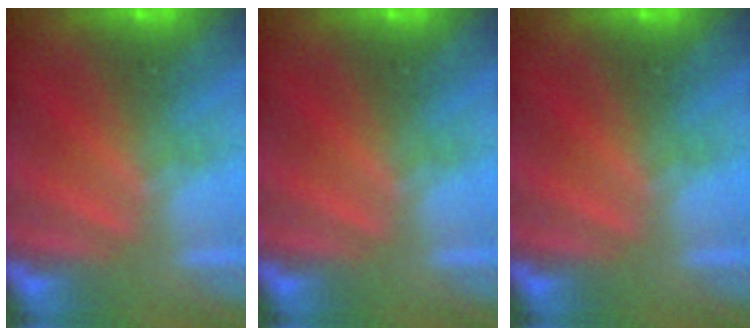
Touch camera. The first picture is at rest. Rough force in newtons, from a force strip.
{"total": 0.0}
{"total": 0.0}